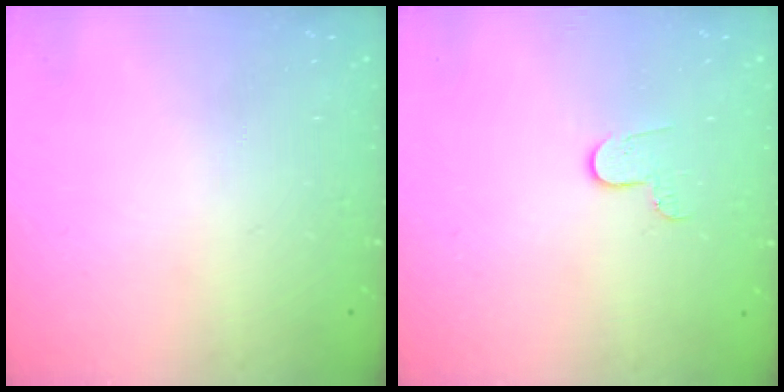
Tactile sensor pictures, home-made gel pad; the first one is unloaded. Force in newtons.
{"total": 4.6, "press": 4.6, "slide": 0.5}